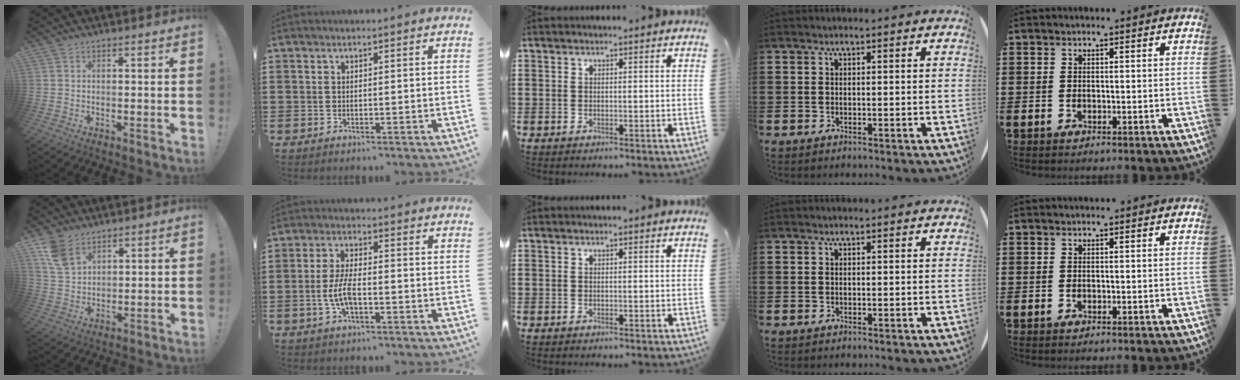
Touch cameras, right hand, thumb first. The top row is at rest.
{"thumb": {"total": 8.5, "force": [5.8, 5.0, 3.8], "torque": [-0.065, -0.025, 0.116]}, "index": {"total": 5.5, "force": [-1.3, 2.1, 4.9], "torque": [-0.112, -0.002, -0.030]}}